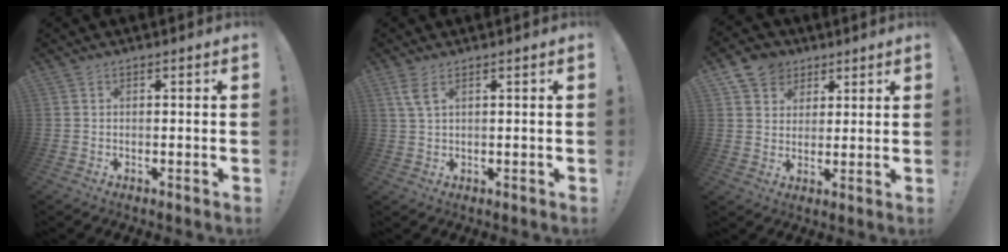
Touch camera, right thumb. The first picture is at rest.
{"total": 3.8, "force": [1.9, 1.2, 3.1], "torque": [-0.064, -0.002, 0.035]}
{"total": 8.3, "force": [4.7, 6.5, 1.9], "torque": [-0.035, -0.025, 0.097]}